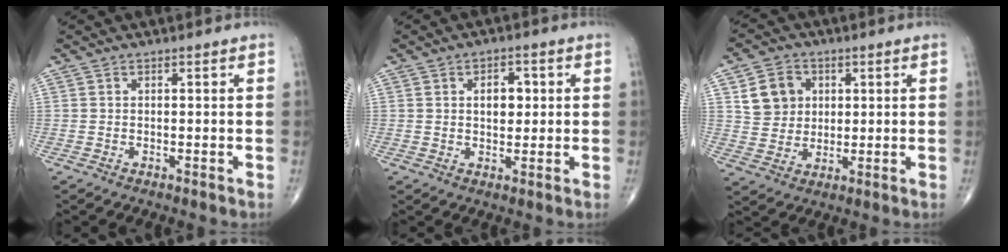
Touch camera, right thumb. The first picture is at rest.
{"total": 5.1, "force": [1.1, 3.3, 3.8], "torque": [-0.037, 0.001, 0.017]}
{"total": 8.4, "force": [2.5, 7.2, 3.4], "torque": [-0.030, -0.007, 0.049]}